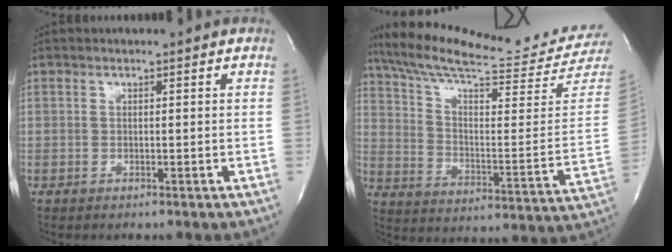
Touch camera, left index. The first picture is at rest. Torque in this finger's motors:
{"motor_torque": [1.11, -1.03, 0.02, 0.05]}